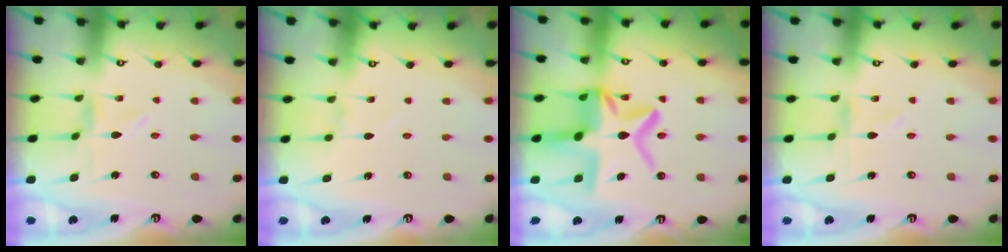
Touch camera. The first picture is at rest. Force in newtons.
{"total": 1.4, "press": 1.4, "slide": 0.0}
{"total": 16.8, "press": 16.7, "slide": 1.8}
{"total": 0.6, "press": 0.6, "slide": 0.2}